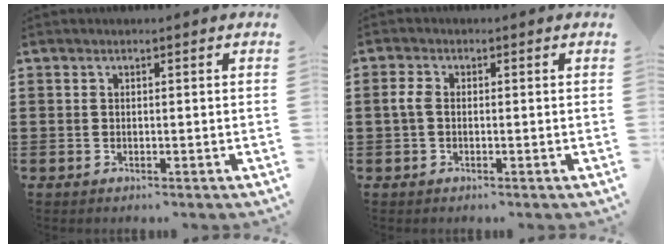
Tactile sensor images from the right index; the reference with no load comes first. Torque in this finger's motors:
{"motor_torque": [-0.11, -0.02, 0.19, 0.06]}